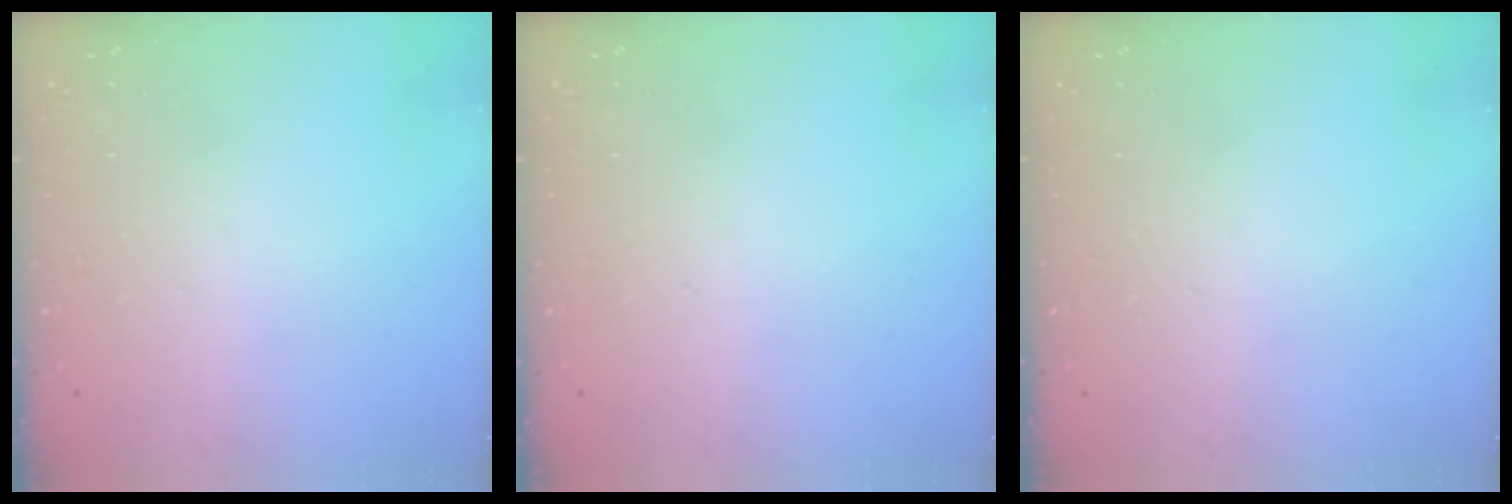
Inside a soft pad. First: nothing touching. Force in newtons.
{"total": 0.0}
{"total": 0.0}